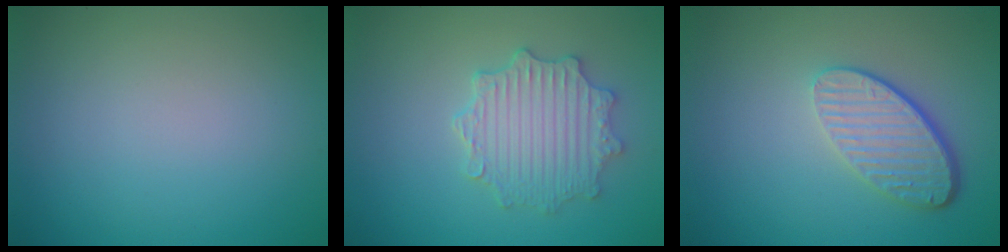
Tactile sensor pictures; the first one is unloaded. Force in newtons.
{"total": 4.5, "press": 3.8, "slide": 2.4}
{"total": 4.6, "press": 3.4, "slide": 3.1}